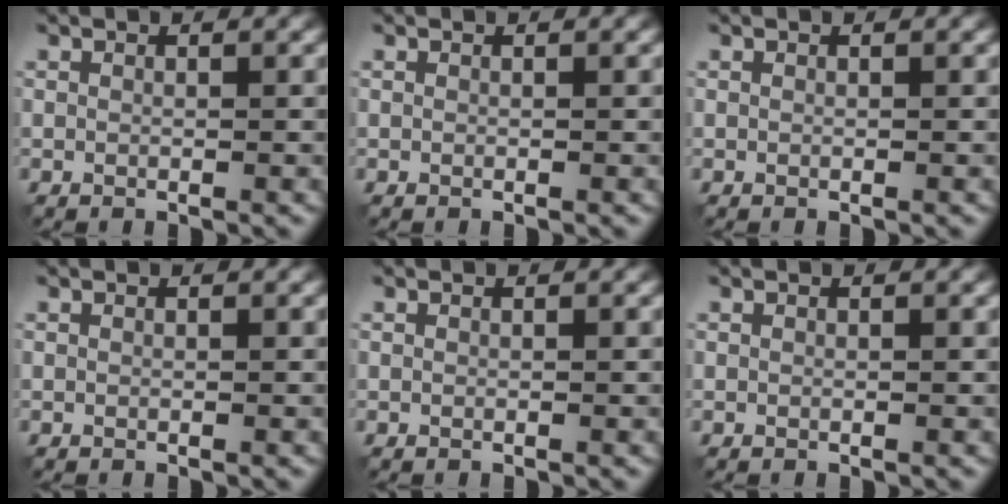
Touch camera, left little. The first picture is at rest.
{"total": 0.0}
{"total": 0.0}
{"total": 0.0}
{"total": 0.0}
{"total": 0.0}